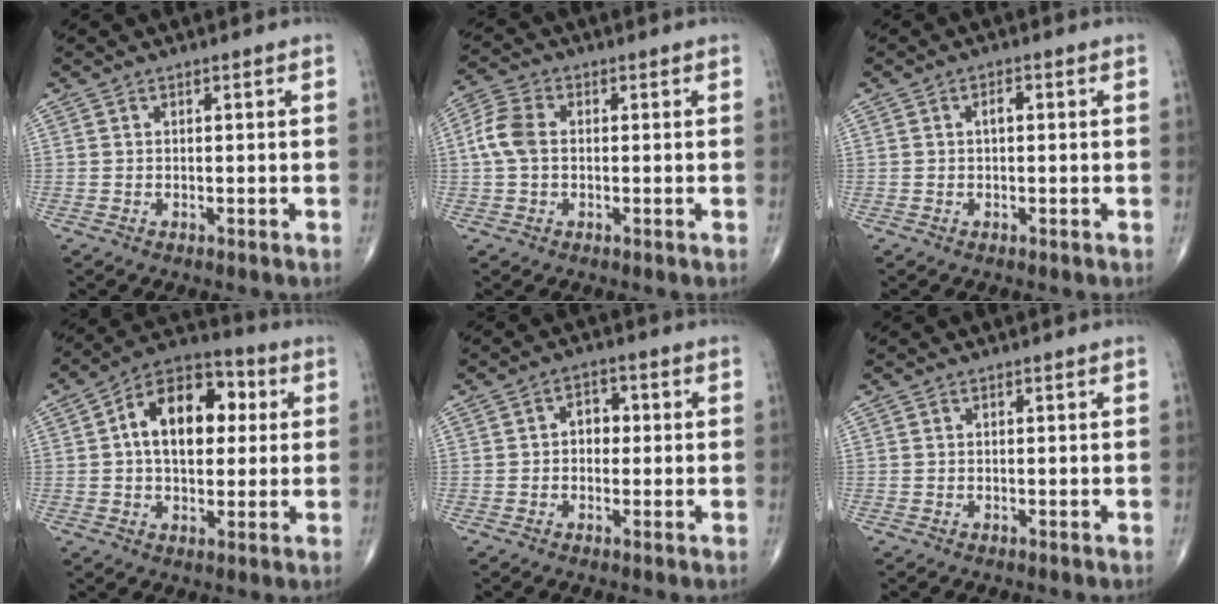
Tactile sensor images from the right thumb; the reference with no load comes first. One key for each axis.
{"total": 6.1, "fx": 0.2, "fy": 4.1, "fz": 4.5, "tx": -0.107, "ty": 0.017, "tz": -0.003}
{"total": 1.5, "fx": 0.1, "fy": 0.8, "fz": 1.3, "tx": -0.020, "ty": 0.002, "tz": -0.003}
{"total": 15.6, "fx": 2.8, "fy": 9.6, "fz": 12.0, "tx": -0.162, "ty": 0.022, "tz": 0.034}
{"total": 4.0, "fx": 0.2, "fy": 3.0, "fz": 2.7, "tx": -0.022, "ty": 0.012, "tz": -0.005}
{"total": 0.0}